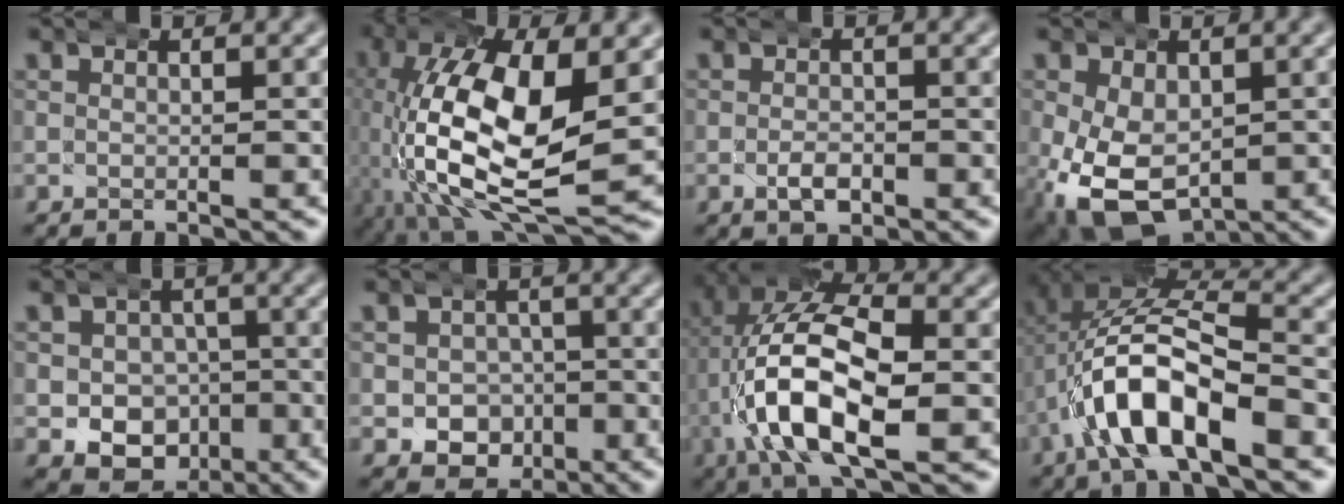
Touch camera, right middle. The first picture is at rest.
{"total": 14.2, "force": [-1.5, 7.6, 11.8], "torque": [-0.256, -0.051, 0.007]}
{"total": 2.4, "force": [-1.2, 1.4, 1.5], "torque": [-0.026, -0.008, -0.016]}
{"total": 12.9, "force": [-5.2, 9.9, 6.5], "torque": [-0.163, -0.081, -0.057]}
{"total": 10.0, "force": [-3.8, 8.7, 3.2], "torque": [-0.053, -0.053, -0.054]}
{"total": 7.3, "force": [-2.9, 6.4, 1.9], "torque": [-0.029, -0.038, -0.039]}
{"total": 11.9, "force": [-0.6, 7.0, 9.6], "torque": [-0.188, -0.008, -0.012]}
{"total": 9.6, "force": [-2.0, 5.7, 7.4], "torque": [-0.154, -0.013, -0.035]}